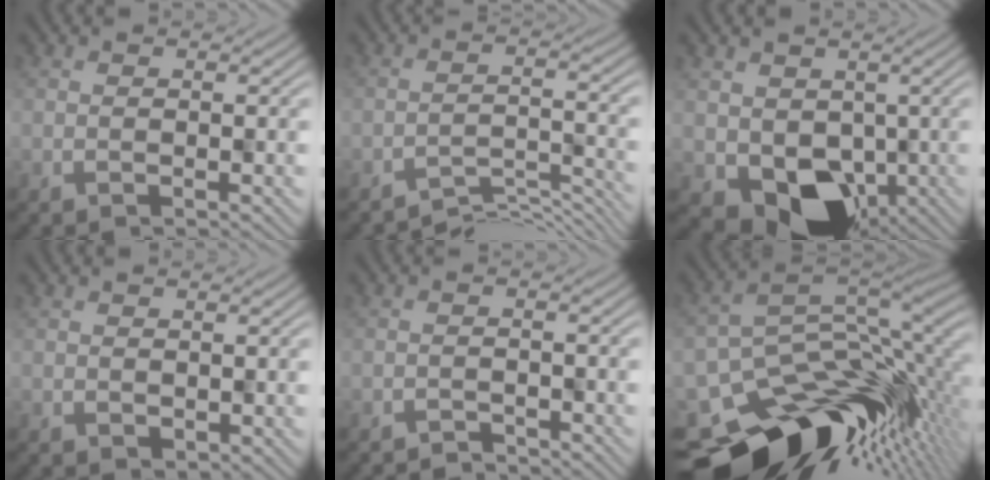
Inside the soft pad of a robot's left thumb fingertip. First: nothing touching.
{"total": 5.2, "force": [-4.2, 1.4, 2.7], "torque": [-0.040, -0.003, -0.066]}
{"total": 9.4, "force": [-1.9, 7.6, 5.1], "torque": [-0.079, -0.039, -0.015]}
{"total": 1.2, "force": [0.4, 1.0, 0.5], "torque": [-0.009, -0.005, 0.012]}
{"total": 1.7, "force": [-1.7, 0.1, -0.1], "torque": [0.004, 0.002, -0.030]}
{"total": 14.6, "force": [-6.3, 8.9, 9.7], "torque": [-0.162, -0.044, -0.090]}